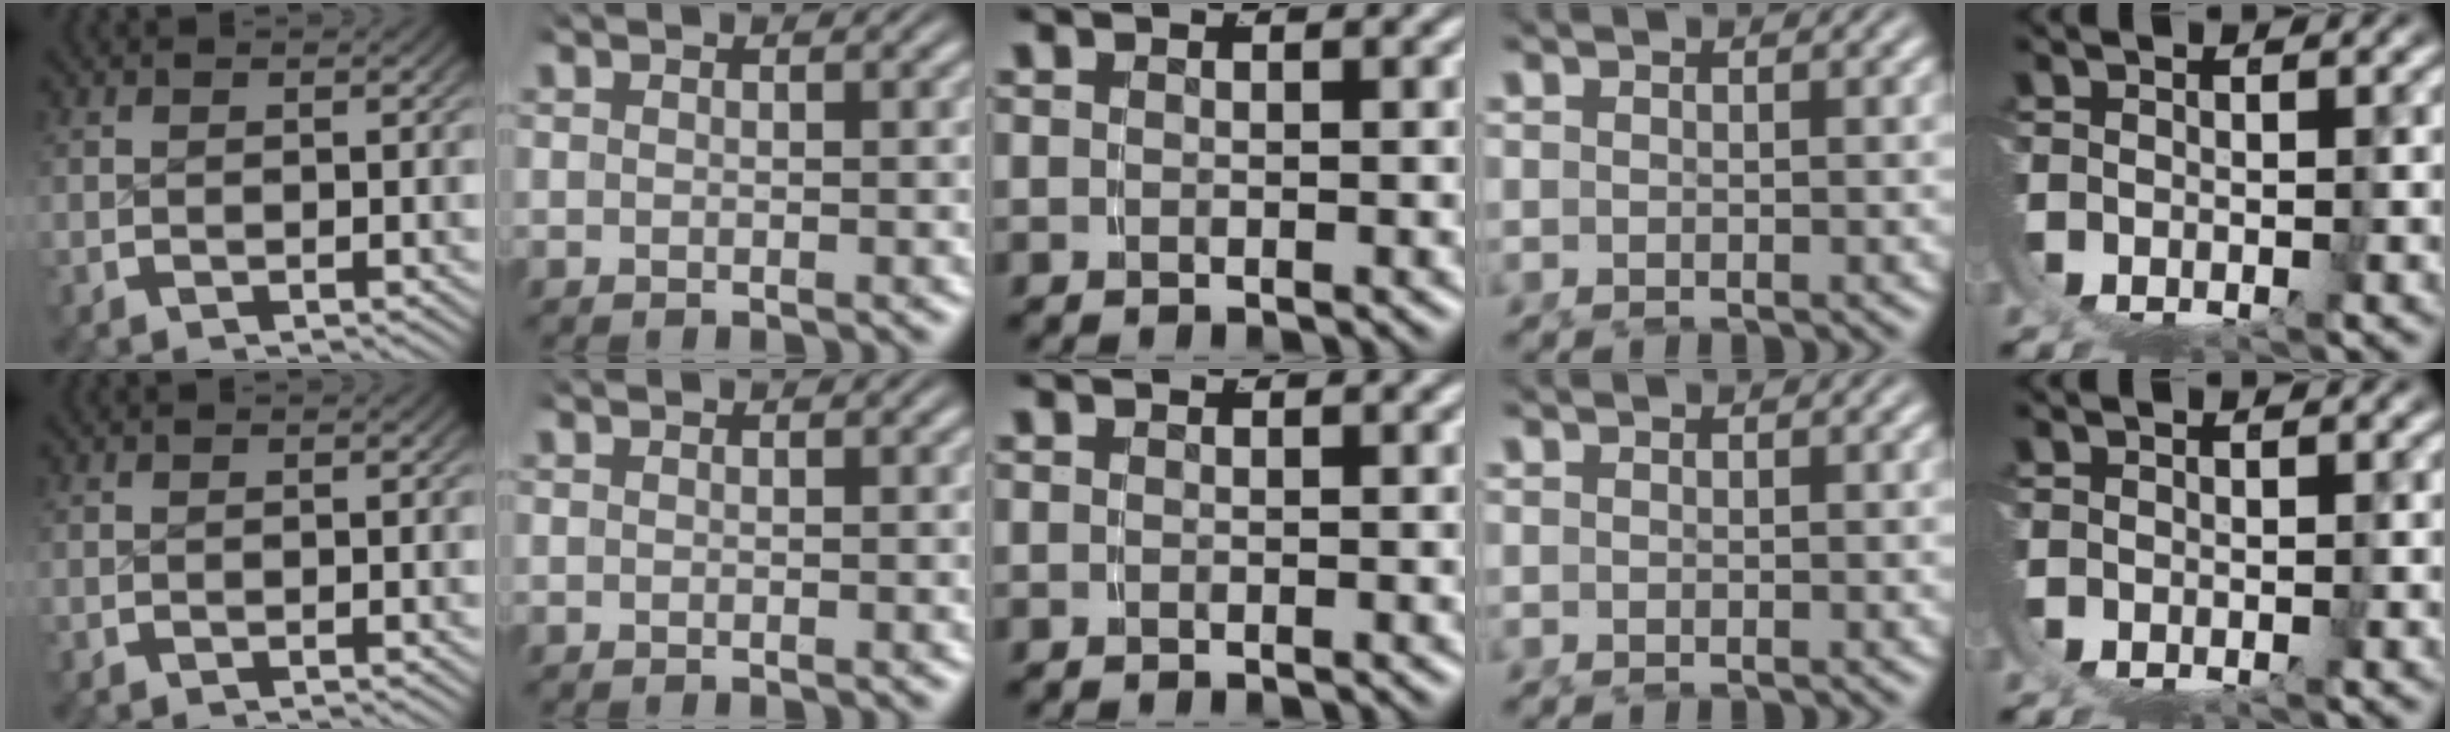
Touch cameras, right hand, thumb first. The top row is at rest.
{}